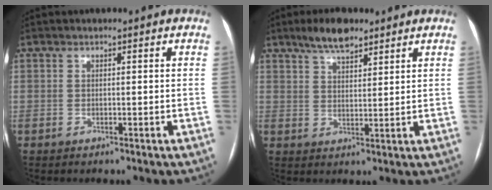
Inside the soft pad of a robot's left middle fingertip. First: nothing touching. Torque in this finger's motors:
{"motor_torque": [0.58, -0.40, 0.04, 0.01]}